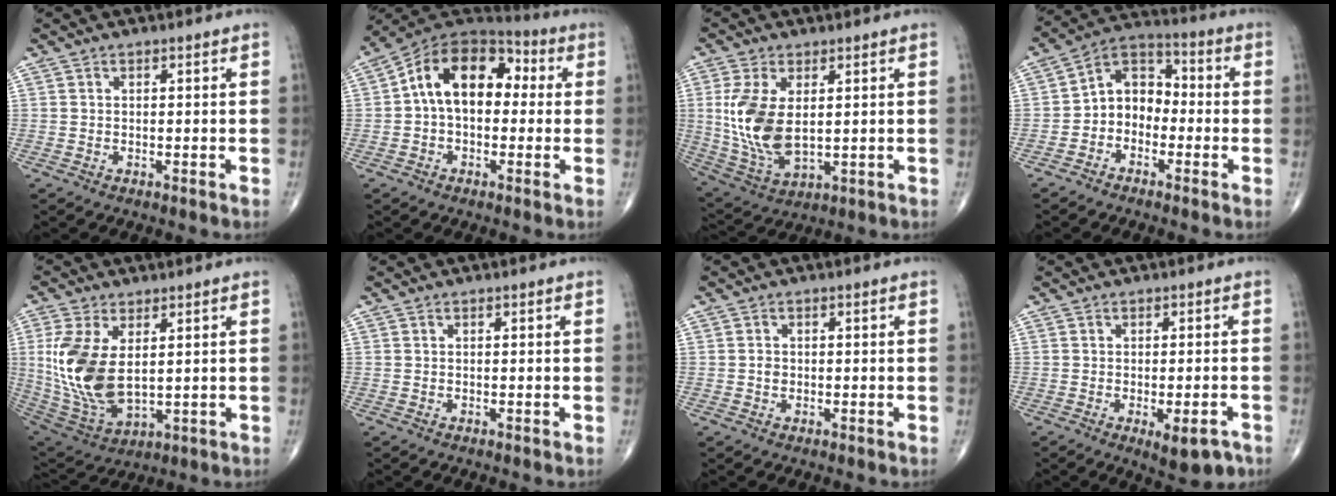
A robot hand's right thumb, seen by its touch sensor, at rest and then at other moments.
{"total": 15.0, "force": [1.5, 9.8, 11.3], "torque": [-0.150, 0.046, 0.009]}
{"total": 12.6, "force": [1.7, 6.8, 10.5], "torque": [-0.217, -0.012, 0.047]}
{"total": 8.5, "force": [-2.1, 6.6, 4.9], "torque": [-0.048, 0.040, -0.059]}
{"total": 15.1, "force": [2.3, 8.1, 12.5], "torque": [-0.262, -0.015, 0.063]}
{"total": 0.0}
{"total": 1.1, "force": [-0.2, 1.0, 0.5], "torque": [-0.003, 0.005, -0.005]}
{"total": 6.2, "force": [-2.8, 2.3, 5.0], "torque": [-0.062, 0.007, -0.028]}